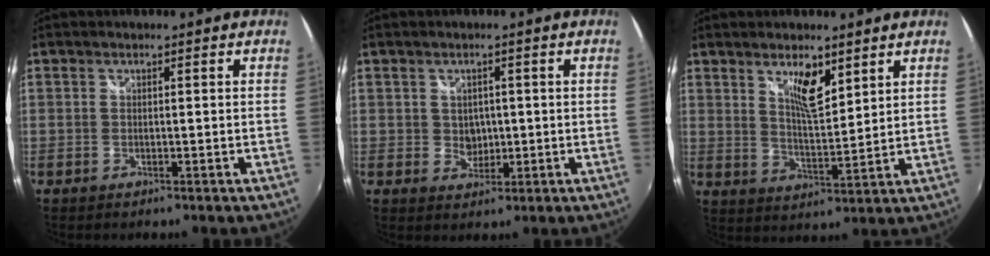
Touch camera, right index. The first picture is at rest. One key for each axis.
{"total": 2.8, "fx": 0.3, "fy": 2.5, "fz": 1.1, "tx": -0.015, "ty": 0.006, "tz": 0.011}
{"total": 6.8, "fx": 4.3, "fy": 2.0, "fz": 4.9, "tx": -0.081, "ty": -0.003, "tz": 0.077}